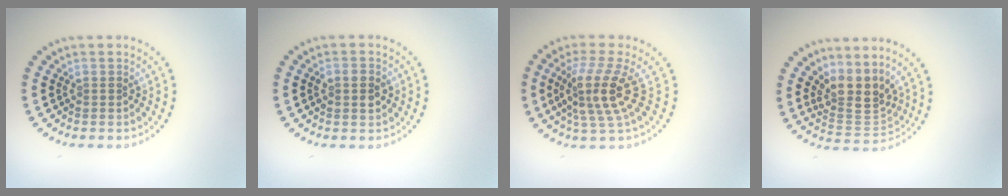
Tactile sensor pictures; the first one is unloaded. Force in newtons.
{"total": 2.5, "press": 2.5, "slide": 0.1}
{"total": 4.4, "press": 3.3, "slide": 2.9}
{"total": 3.8, "press": 3.0, "slide": 2.4}